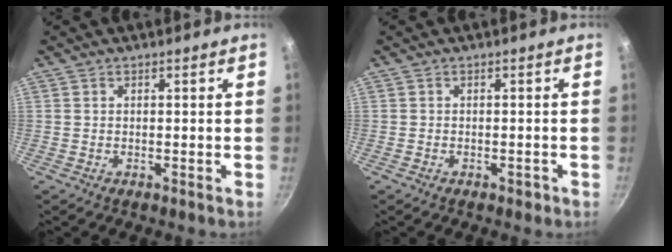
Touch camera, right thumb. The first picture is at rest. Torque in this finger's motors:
{"motor_torque": [0.44, 0.27, 0.41, -0.35, 0.11]}